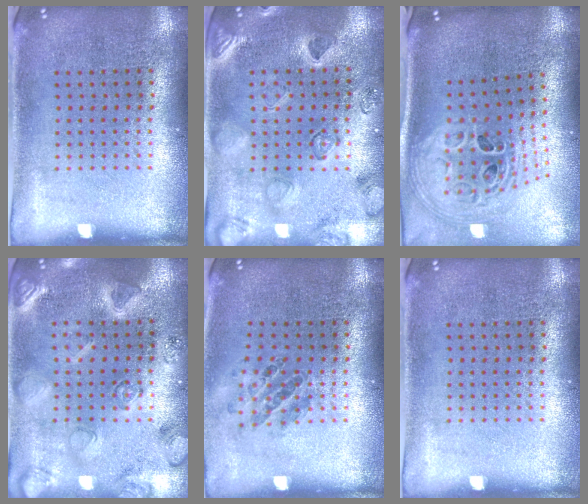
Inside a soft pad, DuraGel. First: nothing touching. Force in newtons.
{"total": 2.3, "press": 2.1, "slide": 0.8}
{"total": 2.8, "press": 2.0, "slide": 1.9}
{"total": 2.9, "press": 2.9, "slide": 0.5}
{"total": 0.8, "press": 0.8, "slide": 0.1}
{"total": 0.0}